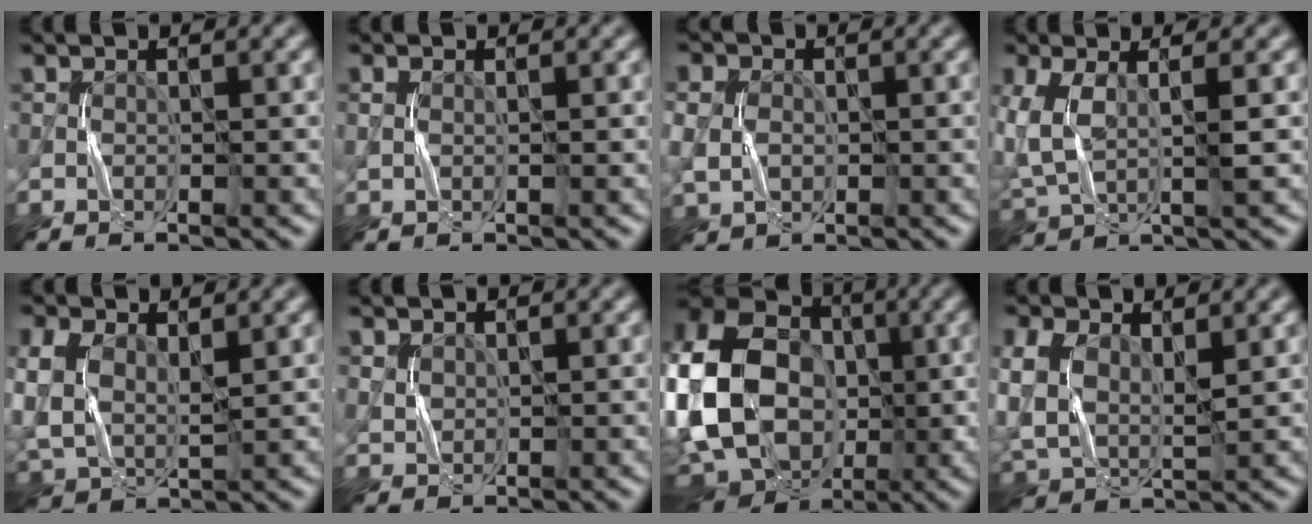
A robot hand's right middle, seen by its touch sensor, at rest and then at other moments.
{"total": 0.7, "force": [0.3, 0.4, 0.5], "torque": [-0.012, 0.000, 0.006]}
{"total": 3.1, "force": [0.1, 2.6, 1.7], "torque": [-0.041, 0.002, 0.010]}
{"total": 4.3, "force": [0.8, 1.9, 3.8], "torque": [-0.104, -0.003, 0.018]}
{"total": 6.5, "force": [1.5, 4.6, 4.3], "torque": [-0.123, -0.005, 0.045]}
{"total": 0.9, "force": [0.6, 0.6, 0.1], "torque": [-0.001, 0.002, 0.015]}
{"total": 21.0, "force": [-2.6, 16.8, 12.4], "torque": [-0.268, 0.031, -0.088]}
{"total": 7.3, "force": [1.8, 5.0, 5.0], "torque": [-0.133, -0.005, 0.047]}